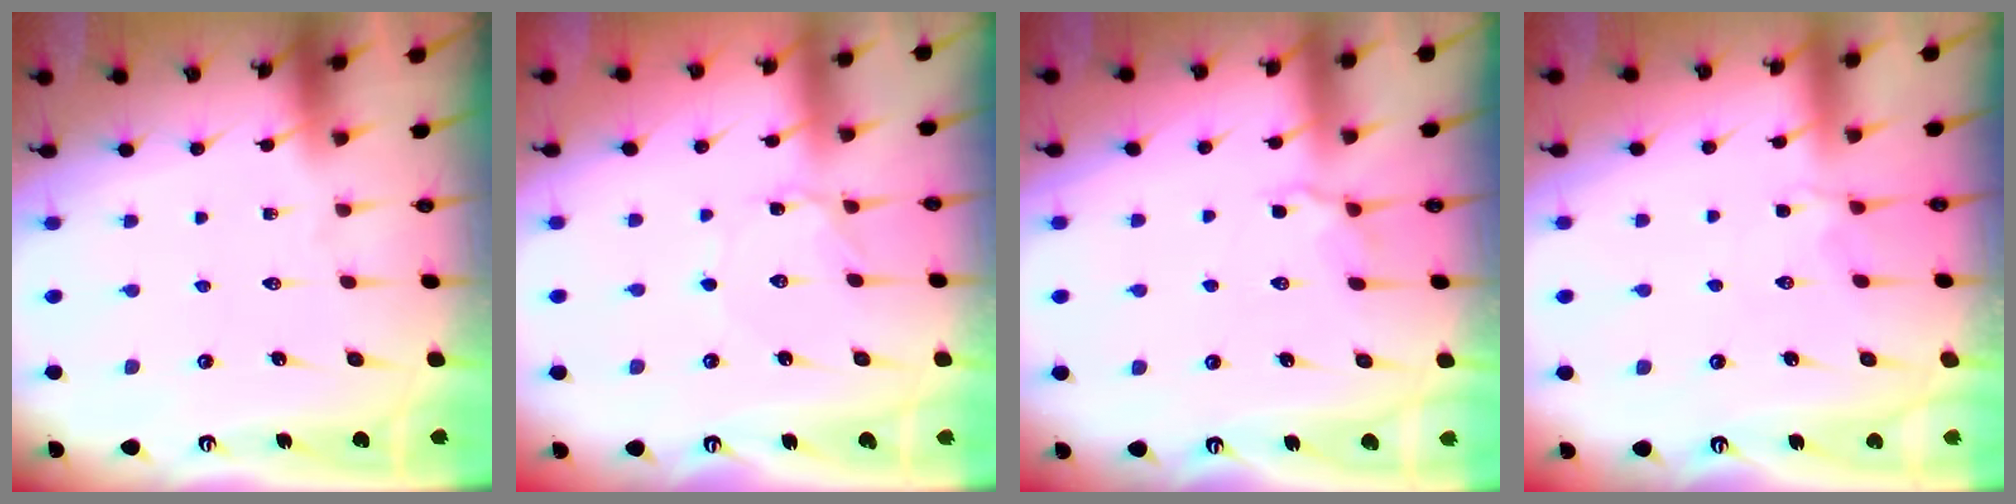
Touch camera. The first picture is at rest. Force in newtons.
{"total": 1.1, "press": 1.1, "slide": 0.1}
{"total": 5.1, "press": 4.8, "slide": 1.8}
{"total": 2.1, "press": 1.9, "slide": 0.9}